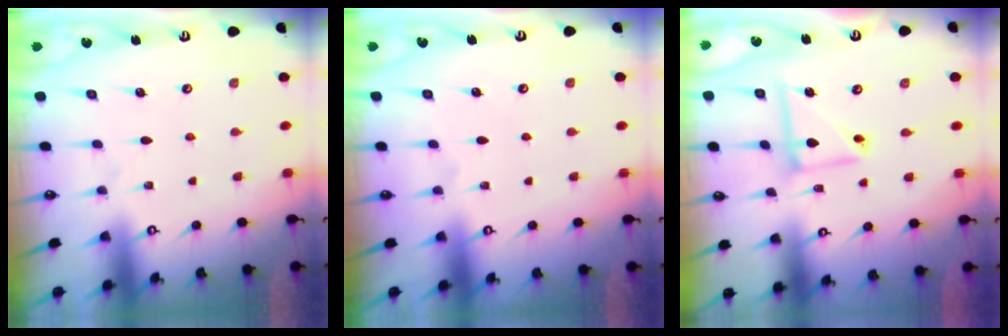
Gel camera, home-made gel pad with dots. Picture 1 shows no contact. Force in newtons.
{"total": 0.0}
{"total": 9.3, "press": 9.2, "slide": 0.9}